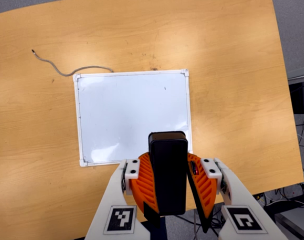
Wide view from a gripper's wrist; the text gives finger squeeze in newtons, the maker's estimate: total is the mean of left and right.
{"total": 10.6, "left": 10.4, "right": 10.7}